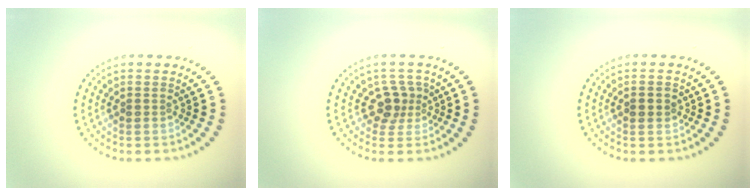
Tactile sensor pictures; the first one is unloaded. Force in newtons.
{"total": 2.3, "press": 1.8, "slide": 1.4}
{"total": 1.9, "press": 1.9, "slide": 0.1}